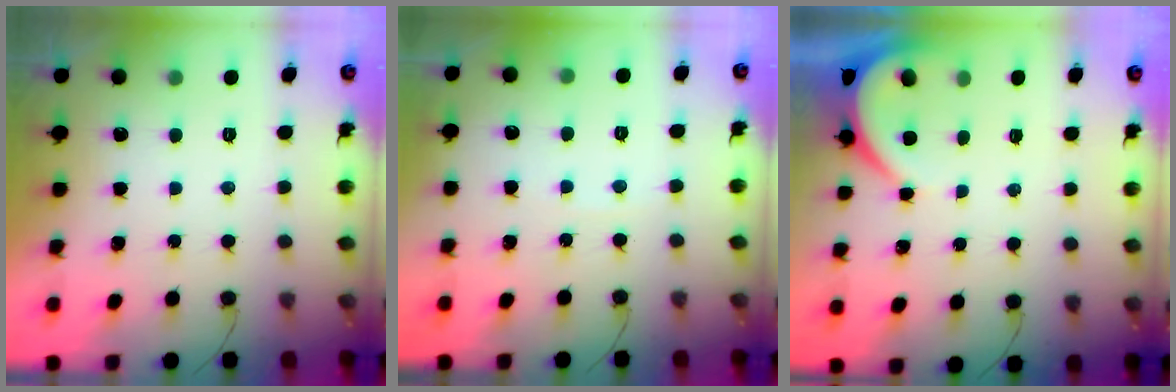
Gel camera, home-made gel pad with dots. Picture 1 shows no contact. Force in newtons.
{"total": 1.7, "press": 1.7, "slide": 0.2}
{"total": 3.9, "press": 3.9, "slide": 0.6}